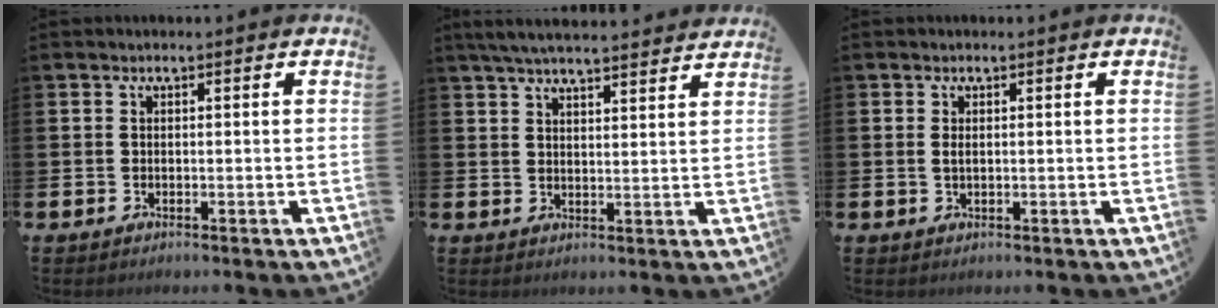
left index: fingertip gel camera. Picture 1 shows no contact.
{"total": 5.4, "force": [5.2, 0.4, 1.4], "torque": [-0.041, -0.020, 0.094]}
{"total": 0.9, "force": [0.2, 0.3, 0.8], "torque": [-0.014, 0.003, 0.002]}